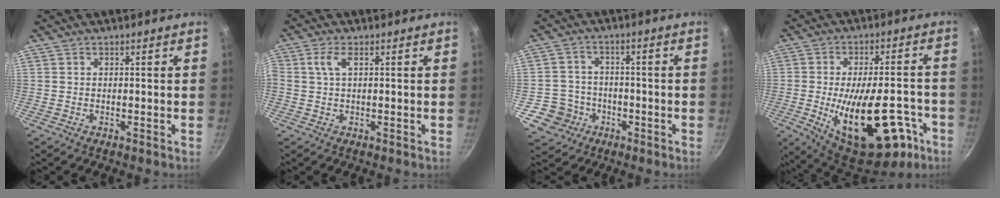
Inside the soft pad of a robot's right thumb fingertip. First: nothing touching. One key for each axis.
{"total": 2.9, "fx": 0.8, "fy": 1.1, "fz": 2.5, "tx": -0.059, "ty": 0.007, "tz": 0.016}
{"total": 7.1, "fx": -2.9, "fy": 6.4, "fz": 0.9, "tx": 0.010, "ty": 0.033, "tz": -0.048}
{"total": 23.4, "fx": -8.2, "fy": 11.0, "fz": 19.0, "tx": -0.248, "ty": 0.020, "tz": -0.103}